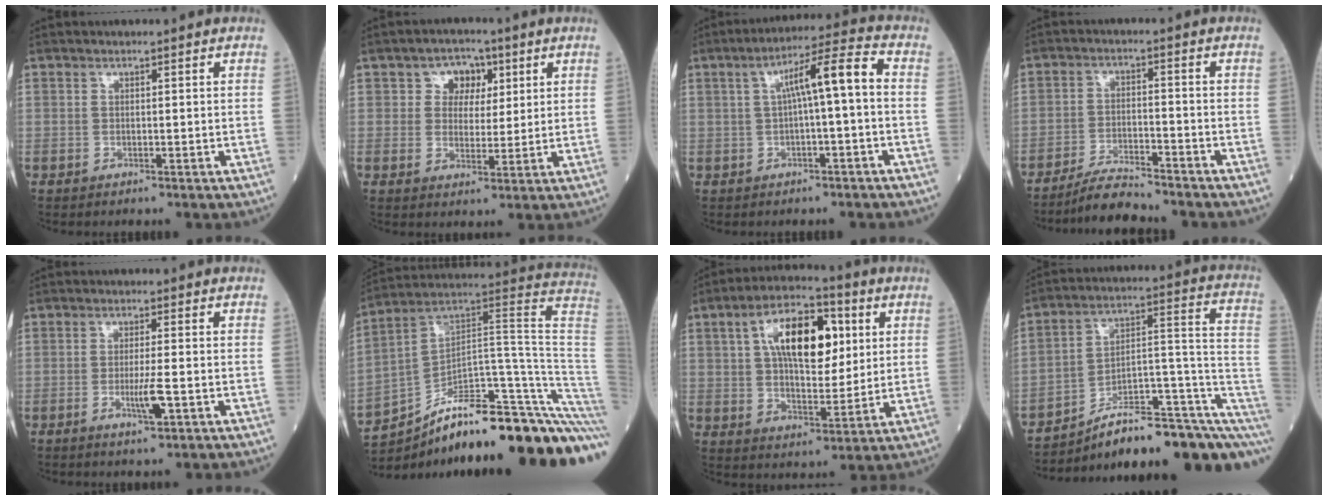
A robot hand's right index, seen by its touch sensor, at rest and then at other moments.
{"total": 5.2, "force": [2.1, 4.1, 2.4], "torque": [-0.028, 0.013, 0.033]}
{"total": 7.9, "force": [0.4, 0.4, 7.9], "torque": [-0.125, 0.028, 0.005]}
{"total": 6.6, "force": [-6.2, 0.4, 2.2], "torque": [-0.041, -0.016, -0.113]}
{"total": 3.8, "force": [-1.3, 0.2, 3.6], "torque": [-0.068, -0.006, -0.022]}
{"total": 28.8, "force": [-21.7, 3.8, 18.6], "torque": [-0.150, 0.041, -0.309]}
{"total": 14.1, "force": [4.3, 6.0, 12.0], "torque": [-0.209, 0.026, 0.069]}
{"total": 18.0, "force": [-11.6, 4.7, 12.9], "torque": [-0.119, 0.076, -0.167]}